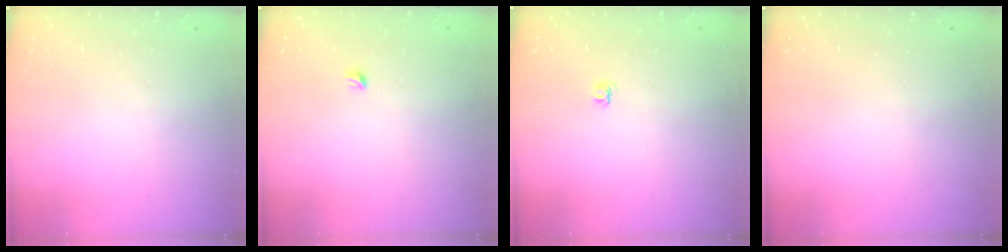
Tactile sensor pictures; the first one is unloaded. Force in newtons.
{"total": 2.9, "press": 2.9, "slide": 0.4}
{"total": 4.1, "press": 4.1, "slide": 0.5}
{"total": 0.0}